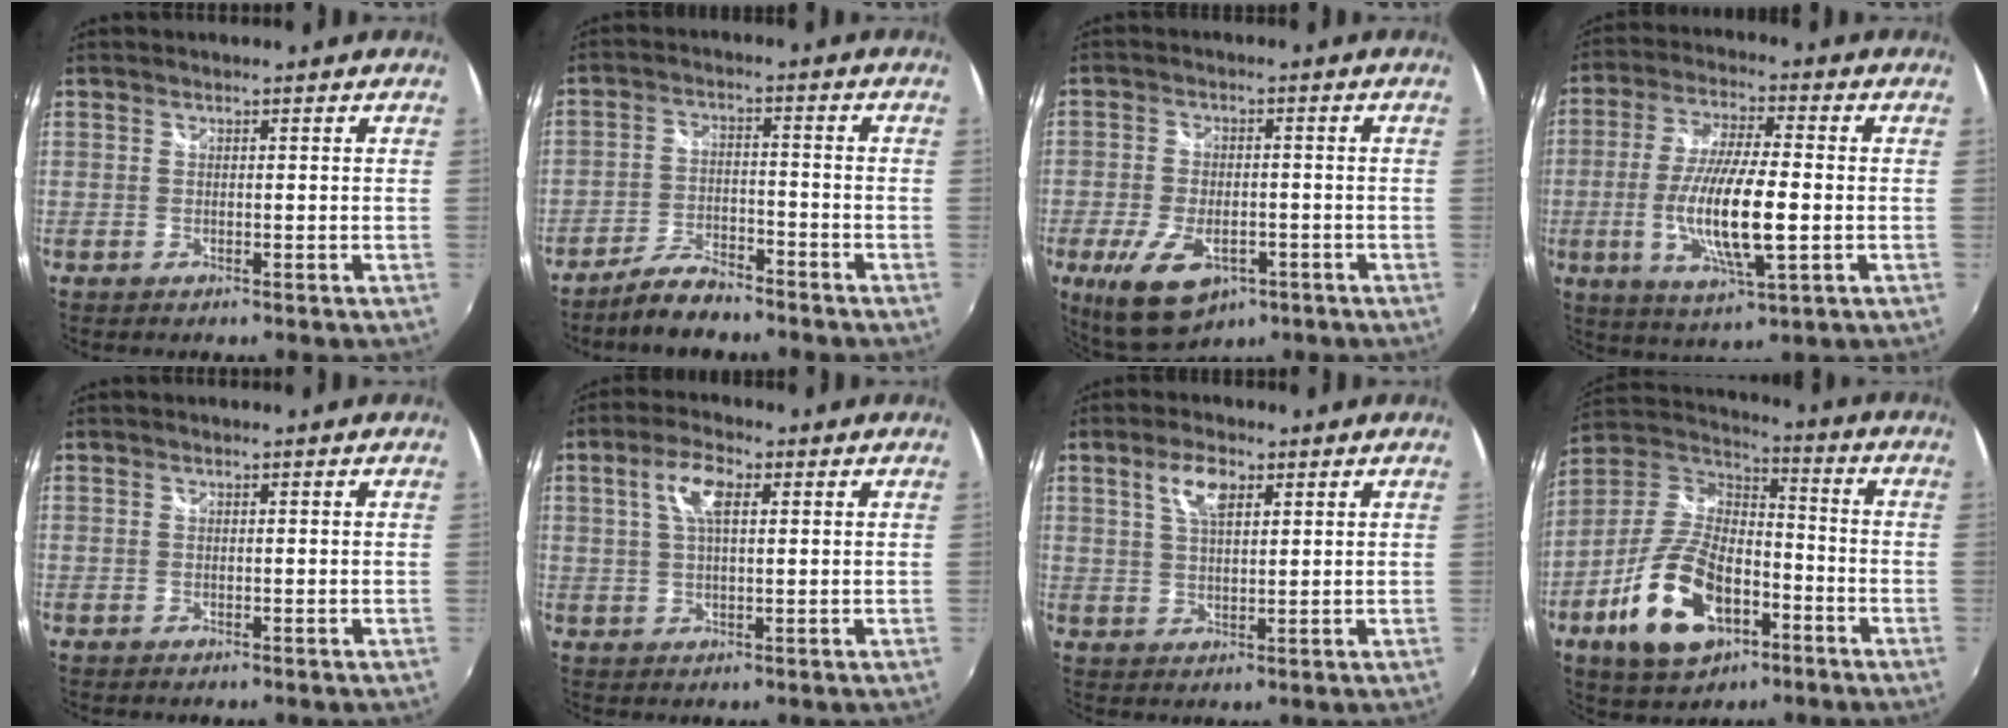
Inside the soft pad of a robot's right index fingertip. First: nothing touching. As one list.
[{"total": 7.0, "force": [-6.0, 2.0, 3.2], "torque": [-0.081, 0.001, -0.107]}, {"total": 12.4, "force": [-6.0, 6.7, 8.6], "torque": [-0.188, -0.028, -0.094]}, {"total": 13.7, "force": [-2.5, 2.8, 13.2], "torque": [-0.259, -0.014, -0.045]}, {"total": 0.0}, {"total": 6.0, "force": [2.0, 2.3, 5.2], "torque": [-0.097, 0.012, 0.036]}, {"total": 5.5, "force": [2.7, 2.3, 4.2], "torque": [-0.076, 0.008, 0.051]}, {"total": 18.5, "force": [-7.6, 10.3, 13.4], "torque": [-0.289, -0.003, -0.127]}]